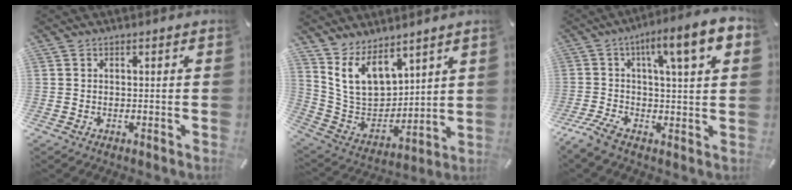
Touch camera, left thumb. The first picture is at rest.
{"total": 11.6, "force": [7.7, 7.3, 4.7], "torque": [-0.109, -0.052, 0.156]}
{"total": 14.0, "force": [3.4, 3.7, 13.1], "torque": [-0.199, -0.016, 0.047]}